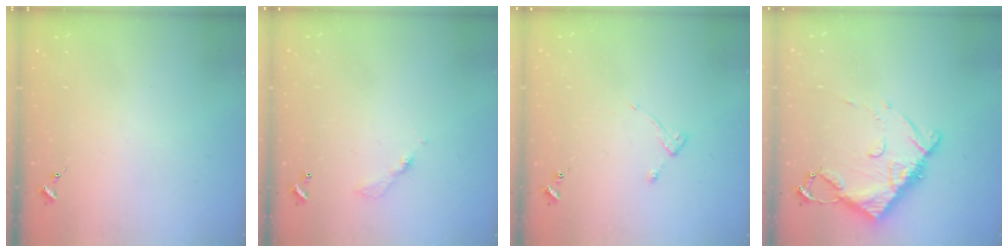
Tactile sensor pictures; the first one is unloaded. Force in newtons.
{"total": 3.6, "press": 3.6, "slide": 0.2}
{"total": 4.8, "press": 4.7, "slide": 0.5}
{"total": 11.5, "press": 11.5, "slide": 1.1}